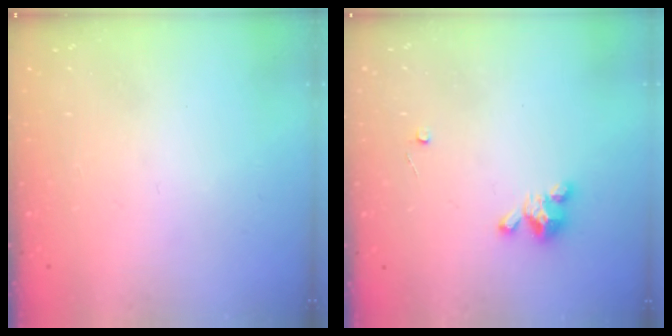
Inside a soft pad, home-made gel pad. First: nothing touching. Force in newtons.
{"total": 3.5, "press": 3.5, "slide": 0.2}